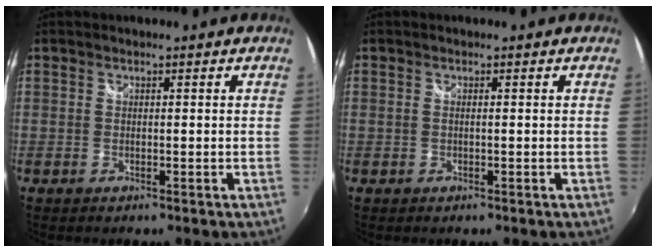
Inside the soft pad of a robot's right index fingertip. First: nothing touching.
{"total": 0.5, "force": [-0.1, -0.1, 0.5], "torque": [-0.008, 0.001, -0.003]}